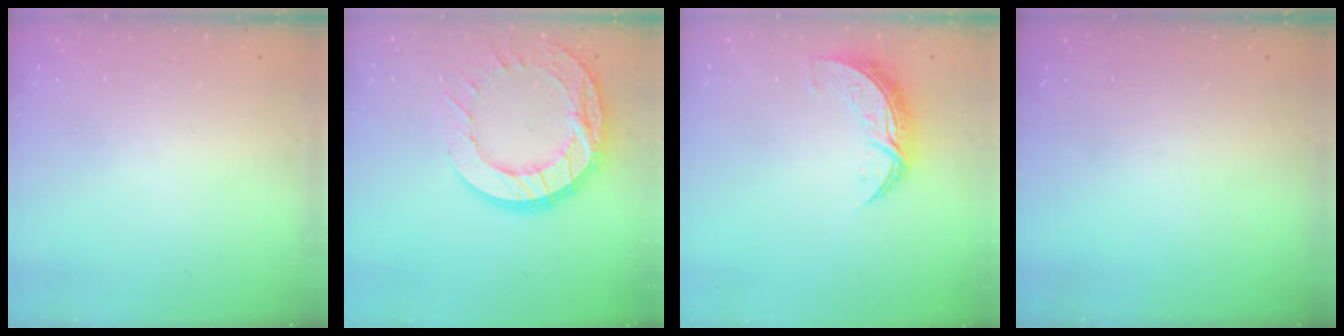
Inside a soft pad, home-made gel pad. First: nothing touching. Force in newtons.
{"total": 16.0, "press": 15.9, "slide": 1.3}
{"total": 8.7, "press": 8.7, "slide": 0.4}
{"total": 0.0}